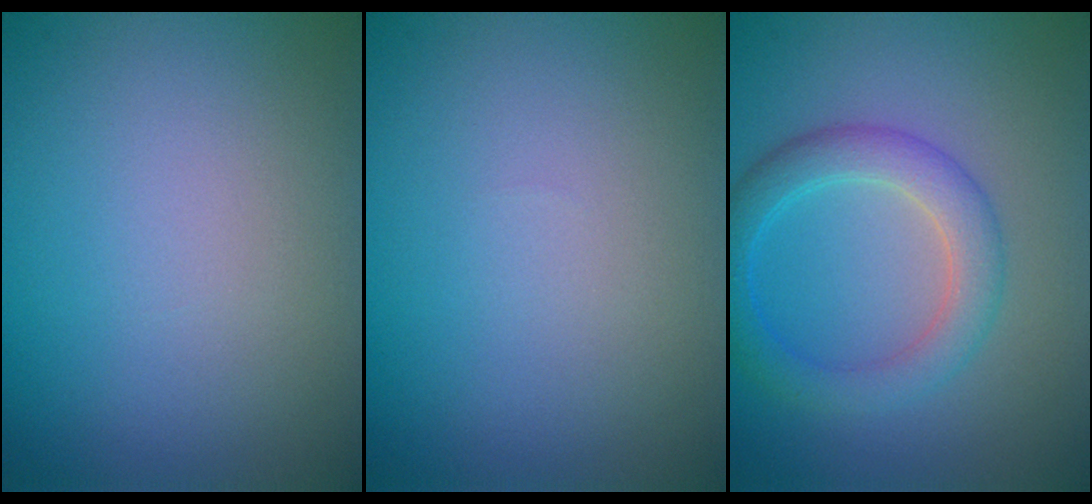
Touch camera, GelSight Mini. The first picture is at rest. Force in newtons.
{"total": 0.0}
{"total": 3.8, "press": 3.8, "slide": 0.1}